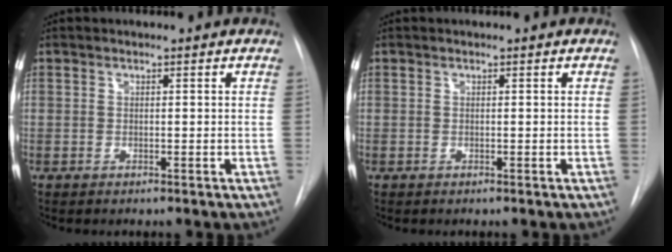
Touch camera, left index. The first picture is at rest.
{"total": 0.0}